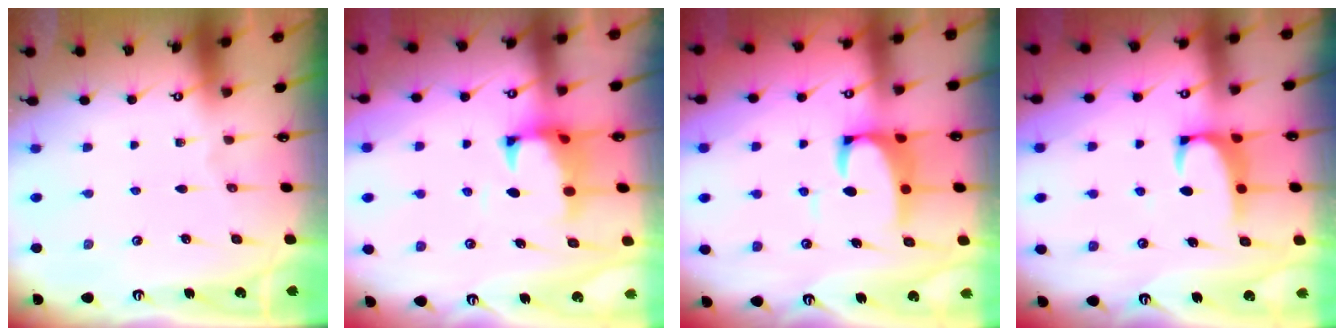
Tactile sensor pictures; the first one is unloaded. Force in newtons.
{"total": 1.8, "press": 1.4, "slide": 1.1}
{"total": 6.1, "press": 6.0, "slide": 1.0}
{"total": 2.0, "press": 1.9, "slide": 0.7}